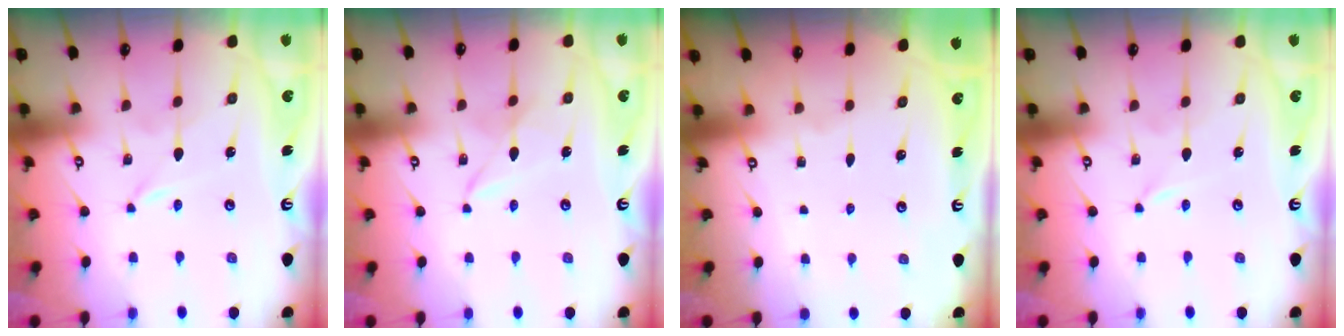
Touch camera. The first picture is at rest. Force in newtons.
{"total": 3.1, "press": 3.1, "slide": 0.2}
{"total": 0.0}
{"total": 0.0}